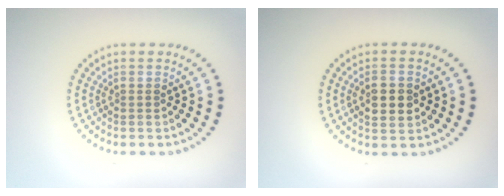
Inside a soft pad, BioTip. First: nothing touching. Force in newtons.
{"total": 2.8, "press": 2.8, "slide": 0.1}